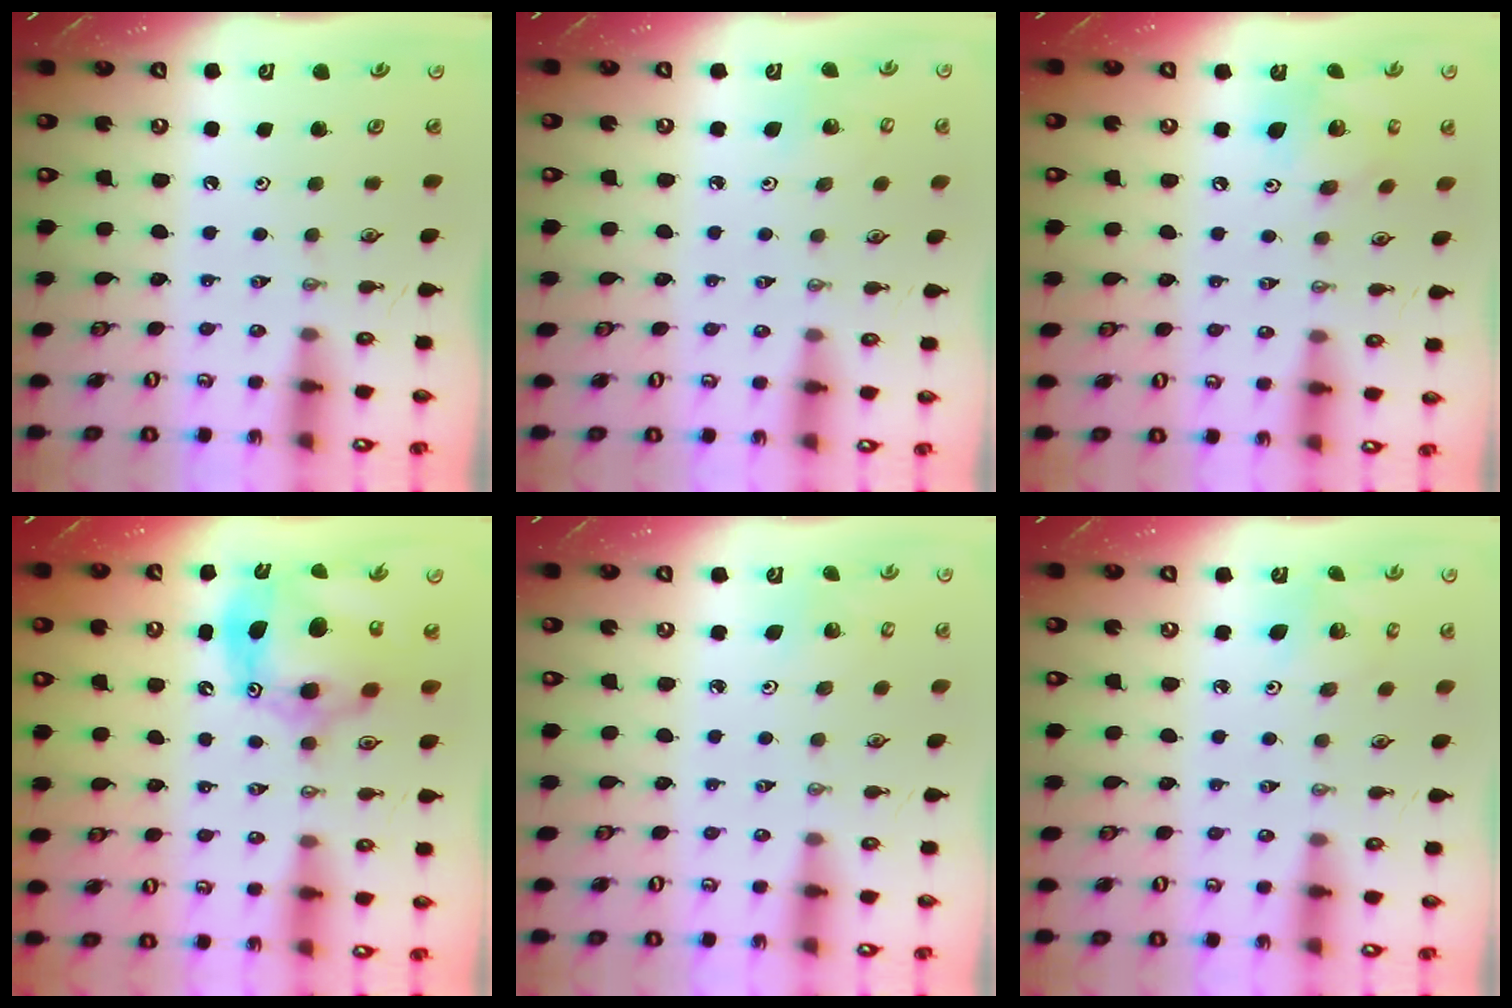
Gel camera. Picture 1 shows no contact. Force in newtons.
{"total": 4.1, "press": 4.1, "slide": 0.2}
{"total": 12.1, "press": 12.0, "slide": 1.0}
{"total": 15.7, "press": 15.6, "slide": 1.5}
{"total": 2.2, "press": 2.2, "slide": 0.2}
{"total": 4.8, "press": 4.7, "slide": 0.5}